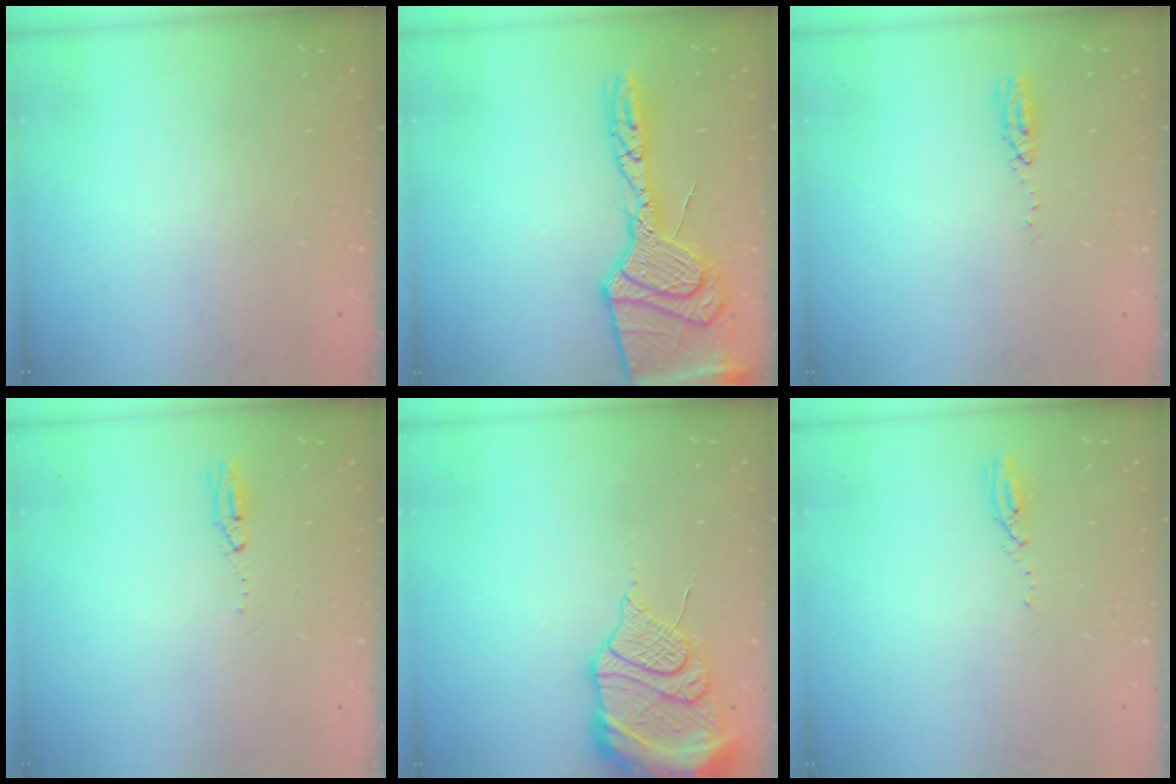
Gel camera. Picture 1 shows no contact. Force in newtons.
{"total": 23.2, "press": 23.1, "slide": 2.3}
{"total": 3.9, "press": 3.7, "slide": 1.4}
{"total": 3.5, "press": 3.1, "slide": 1.6}
{"total": 17.5, "press": 17.2, "slide": 3.3}
{"total": 3.6, "press": 3.6, "slide": 0.3}